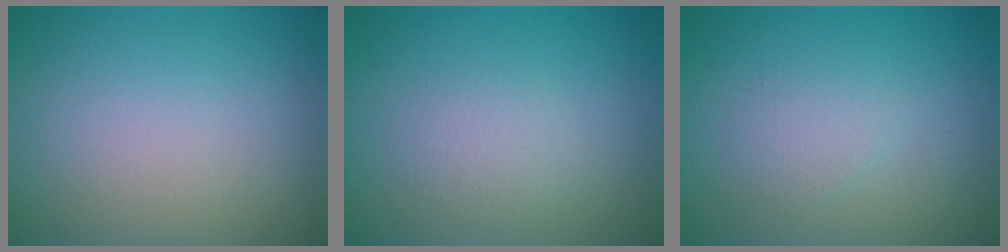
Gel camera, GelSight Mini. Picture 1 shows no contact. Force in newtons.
{"total": 1.6, "press": 1.6, "slide": 0.1}
{"total": 1.5, "press": 1.5, "slide": 0.1}